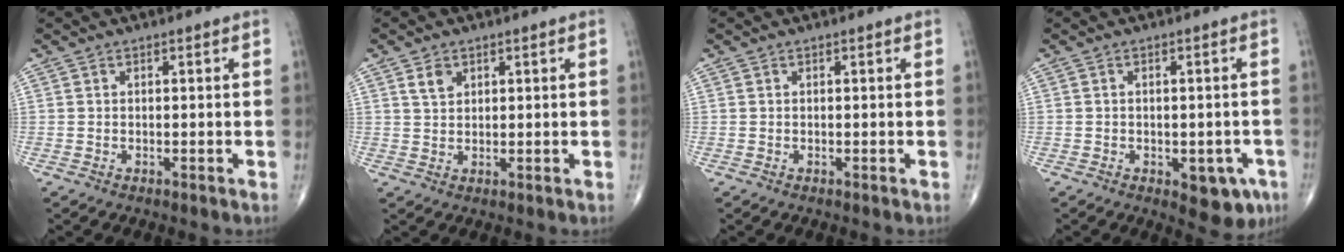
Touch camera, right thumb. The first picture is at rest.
{"total": 2.8, "force": [1.6, 1.8, 1.4], "torque": [-0.018, -0.007, 0.032]}
{"total": 0.0}
{"total": 7.0, "force": [-3.0, 3.6, 5.3], "torque": [-0.033, 0.008, -0.030]}